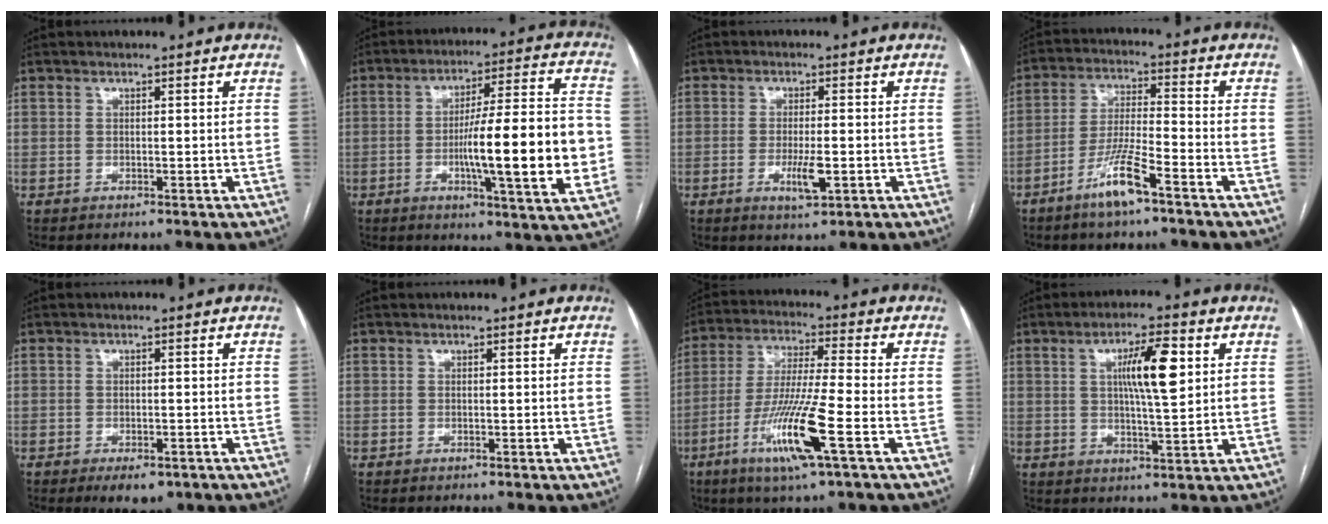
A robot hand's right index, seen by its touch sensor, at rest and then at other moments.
{"total": 18.0, "force": [-2.9, 1.2, 17.7], "torque": [-0.258, 0.005, -0.043]}
{"total": 4.3, "force": [-1.3, 0.9, 4.0], "torque": [-0.075, -0.005, -0.019]}
{"total": 8.2, "force": [-5.3, 0.4, 6.3], "torque": [-0.130, -0.008, -0.100]}
{"total": 4.4, "force": [-2.8, 2.2, 2.7], "torque": [-0.033, -0.002, -0.032]}
{"total": 0.0}
{"total": 12.9, "force": [-5.2, -0.1, 11.8], "torque": [-0.239, -0.021, -0.100]}
{"total": 8.7, "force": [2.4, 1.2, 8.3], "torque": [-0.142, 0.008, 0.042]}